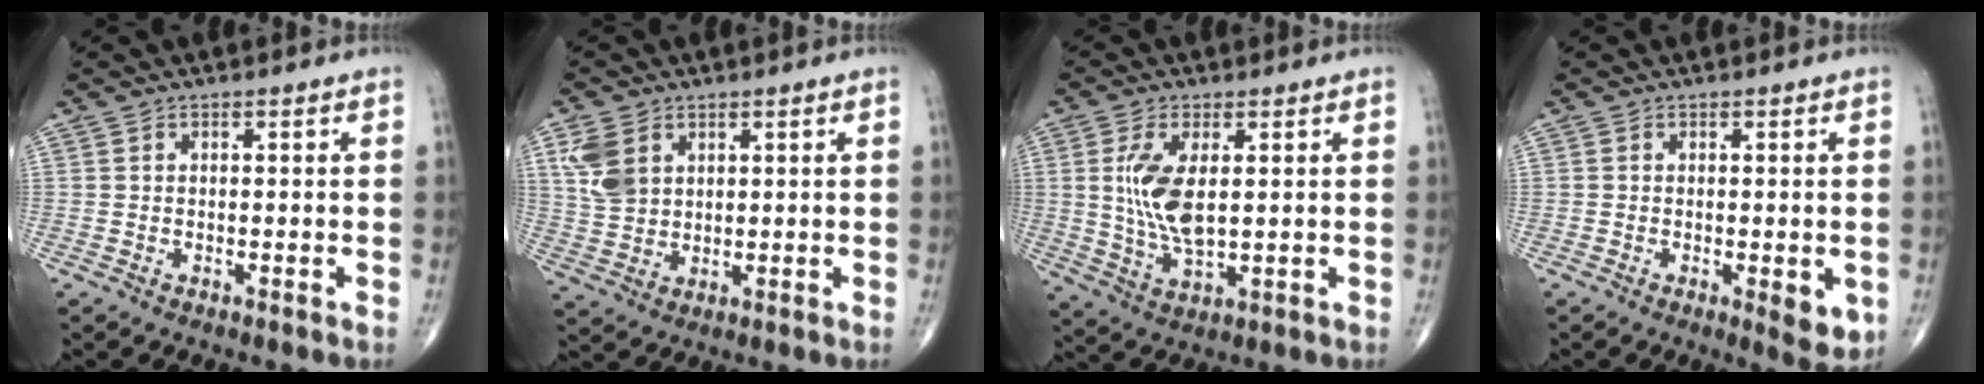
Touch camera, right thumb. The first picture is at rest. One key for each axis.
{"total": 7.2, "fx": 3.0, "fy": 5.1, "fz": 4.2, "tx": -0.077, "ty": -0.007, "tz": 0.067}
{"total": 9.7, "fx": 1.6, "fy": 4.3, "fz": 8.6, "tx": -0.176, "ty": -0.015, "tz": 0.039}
{"total": 4.8, "fx": -1.2, "fy": 1.8, "fz": 4.3, "tx": -0.046, "ty": -0.010, "tz": -0.012}